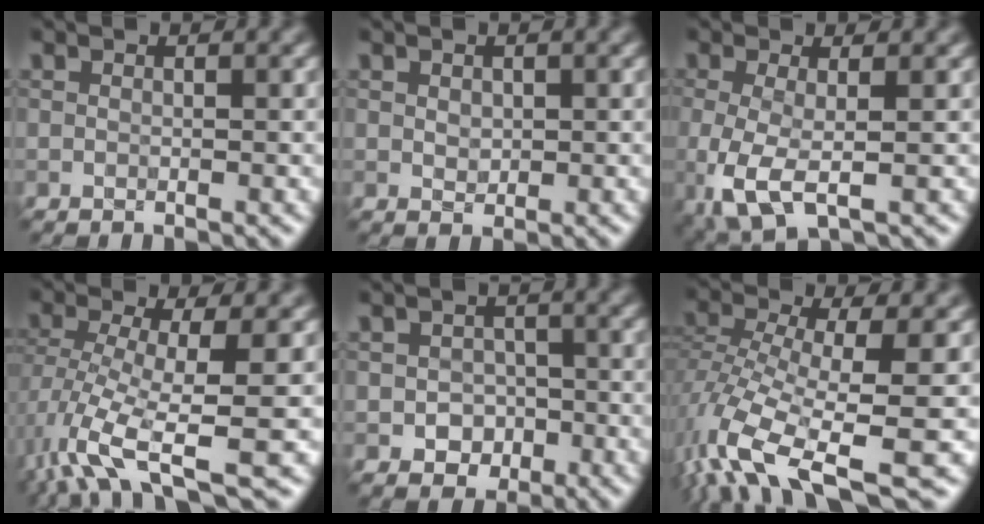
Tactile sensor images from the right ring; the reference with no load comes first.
{"total": 1.1, "force": [0.3, 0.9, 0.5], "torque": [-0.011, -0.001, 0.005]}
{"total": 4.6, "force": [-0.9, 1.7, 4.1], "torque": [-0.104, -0.014, -0.017]}
{"total": 7.7, "force": [-3.0, 2.2, 6.7], "torque": [-0.141, -0.007, -0.060]}
{"total": 2.6, "force": [-0.7, 2.4, 0.8], "torque": [0.000, 0.003, -0.016]}
{"total": 10.6, "force": [-5.2, 3.7, 8.6], "torque": [-0.181, -0.013, -0.098]}